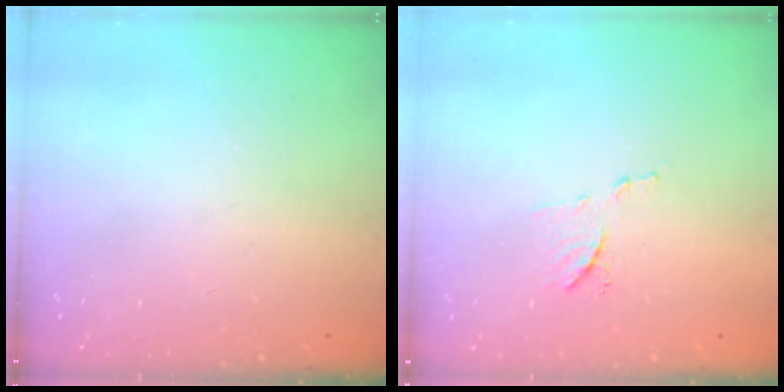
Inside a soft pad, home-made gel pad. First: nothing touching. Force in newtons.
{"total": 7.2, "press": 7.1, "slide": 0.5}